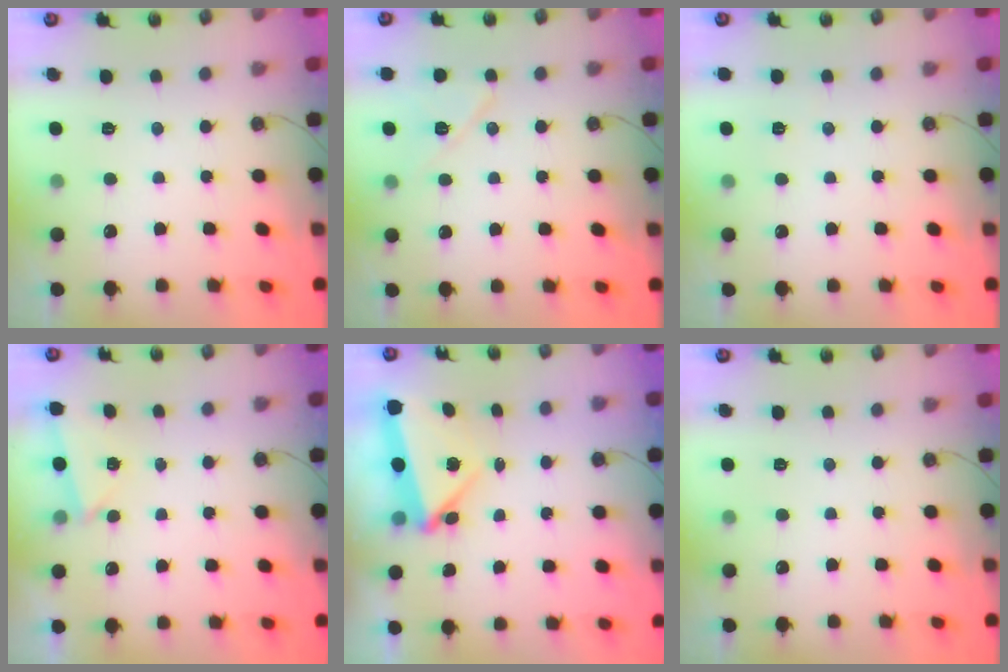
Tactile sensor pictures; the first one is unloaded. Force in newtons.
{"total": 8.1, "press": 8.1, "slide": 0.5}
{"total": 2.5, "press": 1.1, "slide": 2.2}
{"total": 2.4, "press": 2.1, "slide": 1.1}
{"total": 6.5, "press": 6.5, "slide": 0.6}
{"total": 0.0}